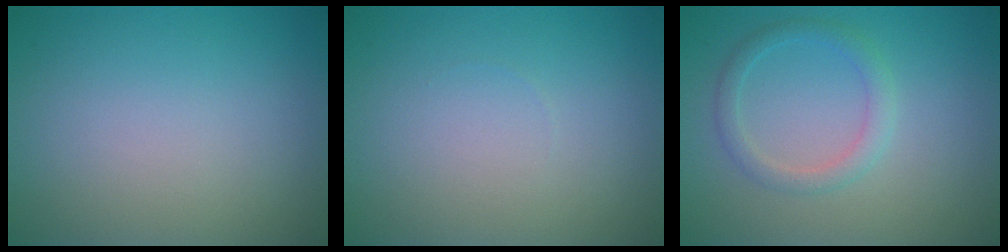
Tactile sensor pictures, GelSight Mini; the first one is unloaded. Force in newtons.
{"total": 0.0}
{"total": 2.0, "press": 2.0, "slide": 0.0}